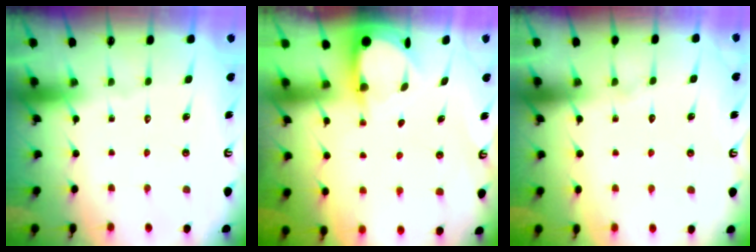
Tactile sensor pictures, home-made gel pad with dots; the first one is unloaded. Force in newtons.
{"total": 3.9, "press": 3.9, "slide": 0.3}
{"total": 5.3, "press": 5.3, "slide": 0.5}